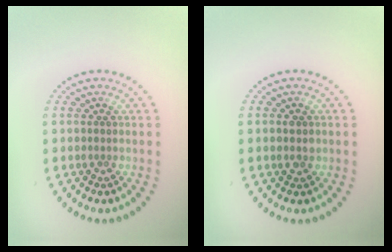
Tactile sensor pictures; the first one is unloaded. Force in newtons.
{"total": 1.7, "press": 1.7, "slide": 0.1}